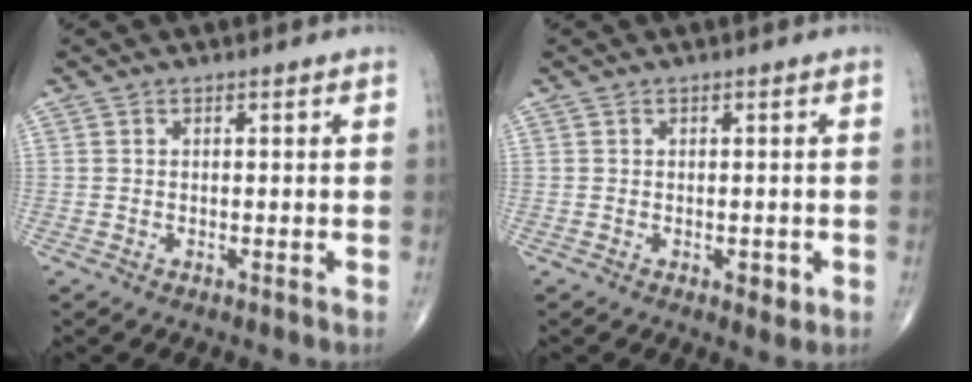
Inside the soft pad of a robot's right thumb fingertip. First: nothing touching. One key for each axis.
{"total": 1.9, "fx": -0.6, "fy": 1.2, "fz": 1.4, "tx": -0.011, "ty": -0.001, "tz": -0.006}